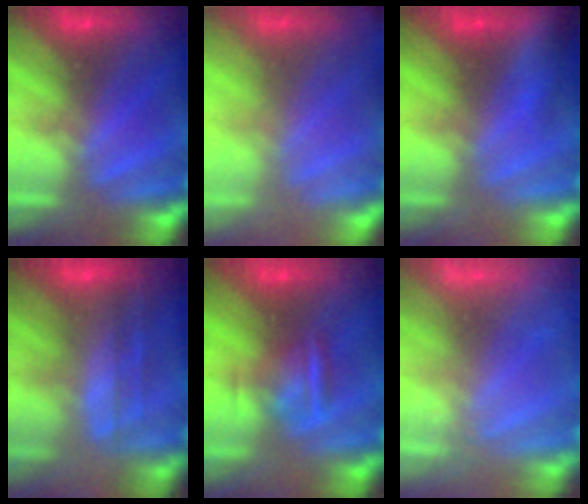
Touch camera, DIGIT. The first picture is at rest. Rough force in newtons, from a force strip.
{"total": 1.8}
{"total": 3.4}
{"total": 6.0}
{"total": 8.2}
{"total": 2.4}